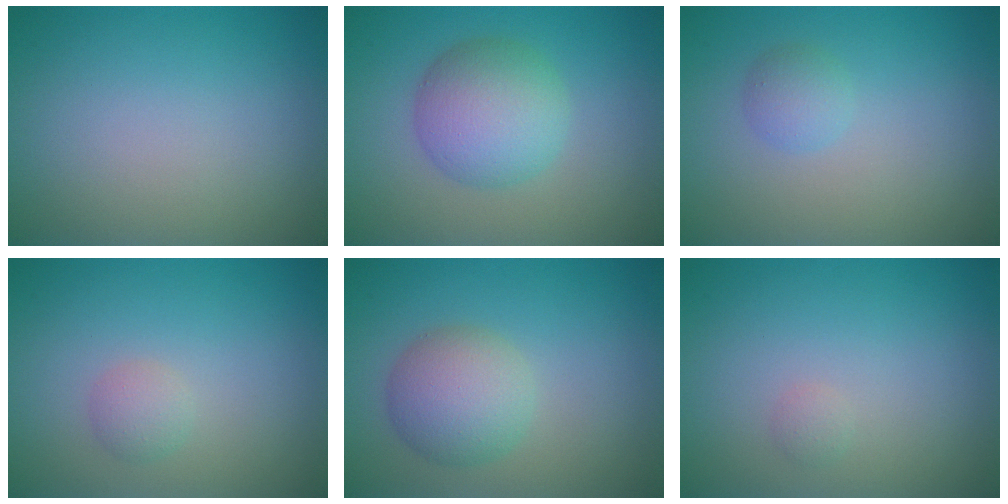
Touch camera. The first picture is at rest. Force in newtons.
{"total": 5.5, "press": 5.5, "slide": 0.2}
{"total": 1.5, "press": 1.5, "slide": 0.0}
{"total": 1.3, "press": 1.3, "slide": 0.0}
{"total": 4.4, "press": 4.4, "slide": 0.0}
{"total": 0.6, "press": 0.6, "slide": 0.0}